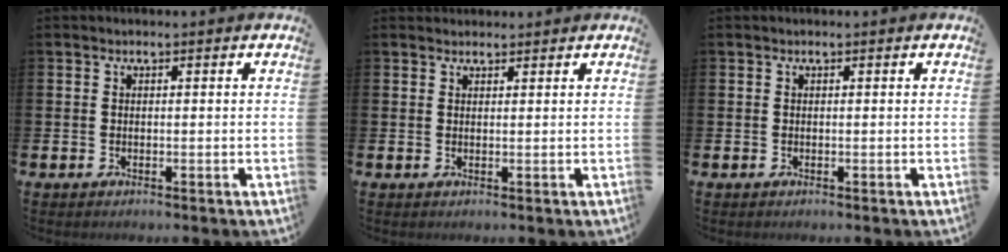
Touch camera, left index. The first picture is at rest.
{"total": 1.3, "force": [1.3, 0.4, -0.1], "torque": [0.012, -0.001, 0.022]}
{"total": 0.0}